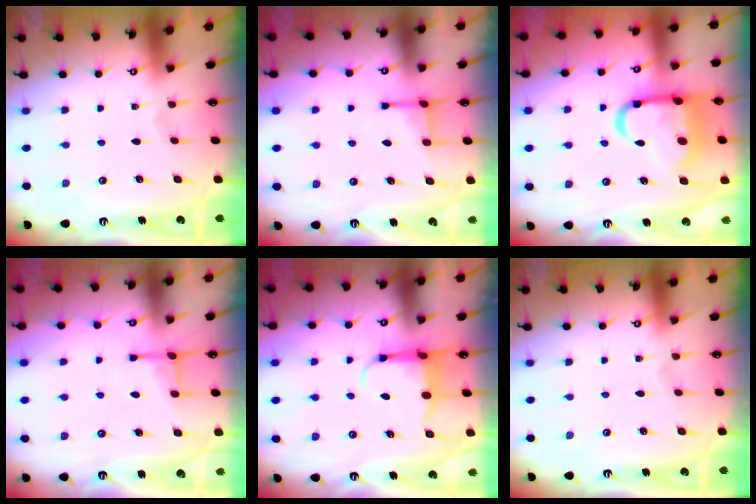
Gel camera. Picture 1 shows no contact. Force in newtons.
{"total": 2.6, "press": 2.5, "slide": 0.8}
{"total": 16.3, "press": 16.2, "slide": 1.9}
{"total": 3.6, "press": 3.5, "slide": 0.7}
{"total": 5.0, "press": 4.9, "slide": 1.1}
{"total": 0.0}